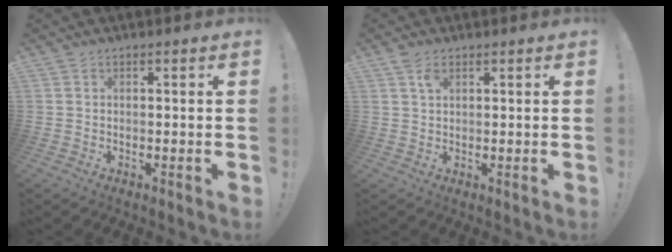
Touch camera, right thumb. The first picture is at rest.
{"total": 3.2, "force": [1.8, 1.6, 2.1], "torque": [-0.033, -0.005, 0.030]}